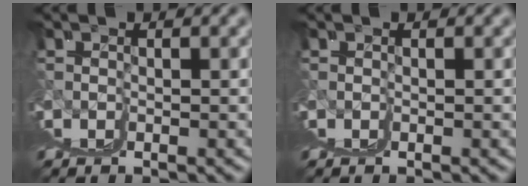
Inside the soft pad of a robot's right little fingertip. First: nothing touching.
{"total": 0.0}